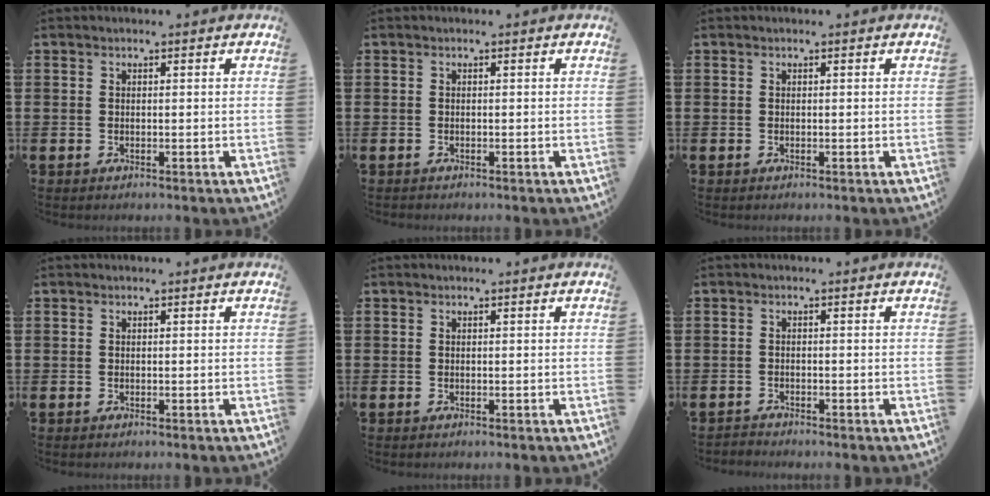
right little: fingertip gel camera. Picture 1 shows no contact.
{"total": 0.0}
{"total": 0.0}
{"total": 0.0}
{"total": 0.0}
{"total": 0.9, "force": [-0.9, 0.0, -0.1], "torque": [-0.001, 0.001, -0.018]}